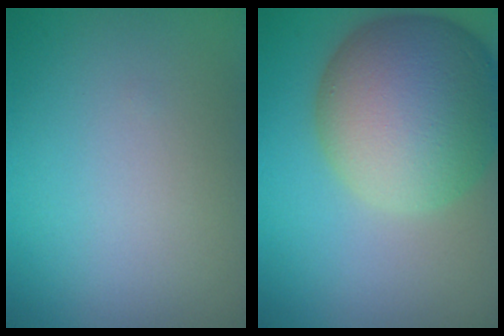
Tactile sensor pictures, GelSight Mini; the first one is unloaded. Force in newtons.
{"total": 13.5, "press": 13.4, "slide": 0.6}